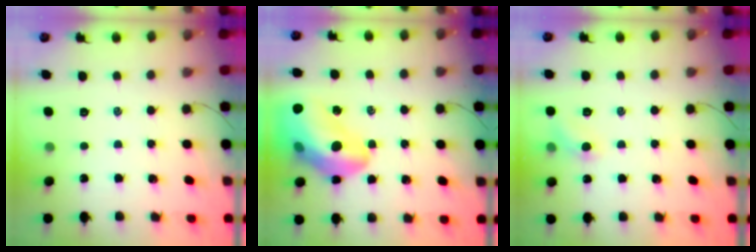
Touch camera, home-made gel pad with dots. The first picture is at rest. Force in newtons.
{"total": 22.6, "press": 22.0, "slide": 5.3}
{"total": 5.7, "press": 5.4, "slide": 1.7}